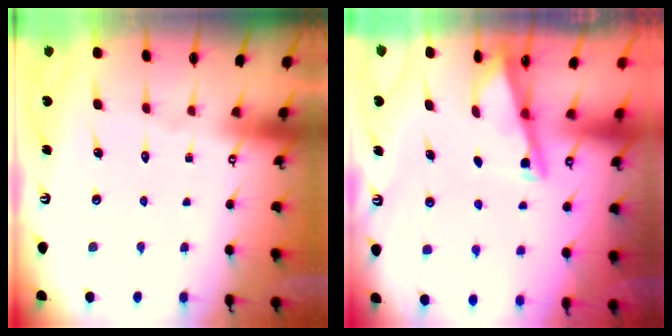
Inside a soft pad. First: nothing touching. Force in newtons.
{"total": 2.9, "press": 2.9, "slide": 0.3}